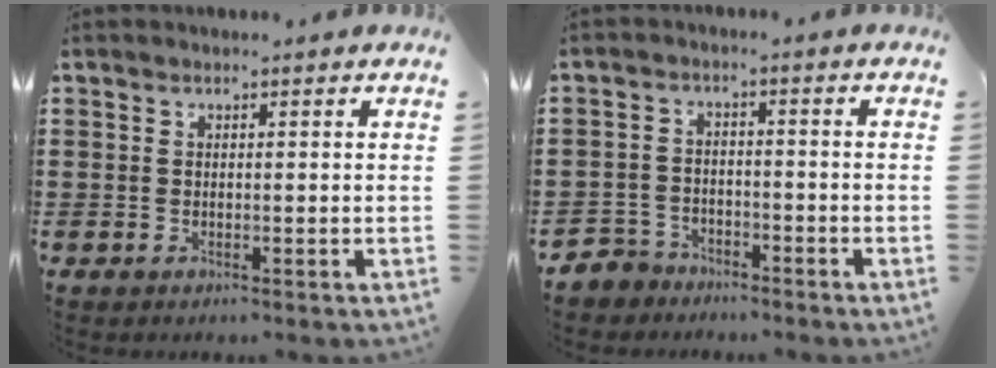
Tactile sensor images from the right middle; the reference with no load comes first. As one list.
[{"total": 3.3, "force": [-3.1, 1.1, -0.2], "torque": [-0.012, -0.002, -0.070]}]